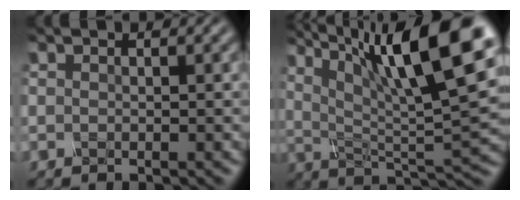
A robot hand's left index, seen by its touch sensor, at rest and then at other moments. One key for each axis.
{"total": 14.2, "fx": 6.7, "fy": 3.5, "fz": 12.0, "tx": -0.200, "ty": 0.008, "tz": 0.114}